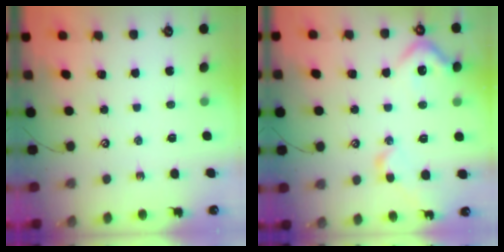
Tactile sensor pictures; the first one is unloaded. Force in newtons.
{"total": 7.2, "press": 7.1, "slide": 1.4}